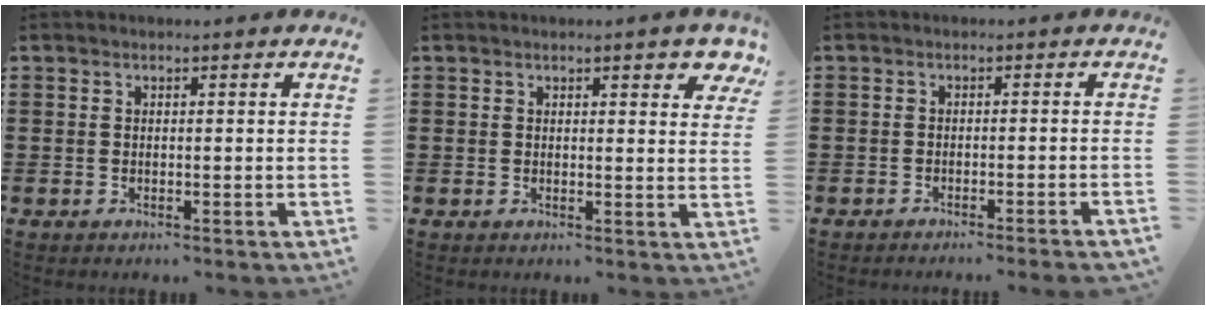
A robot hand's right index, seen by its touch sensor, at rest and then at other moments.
{"total": 2.7, "force": [1.9, 0.7, 1.8], "torque": [-0.025, 0.002, 0.030]}
{"total": 1.4, "force": [-1.3, -0.4, 0.5], "torque": [-0.009, 0.001, -0.025]}